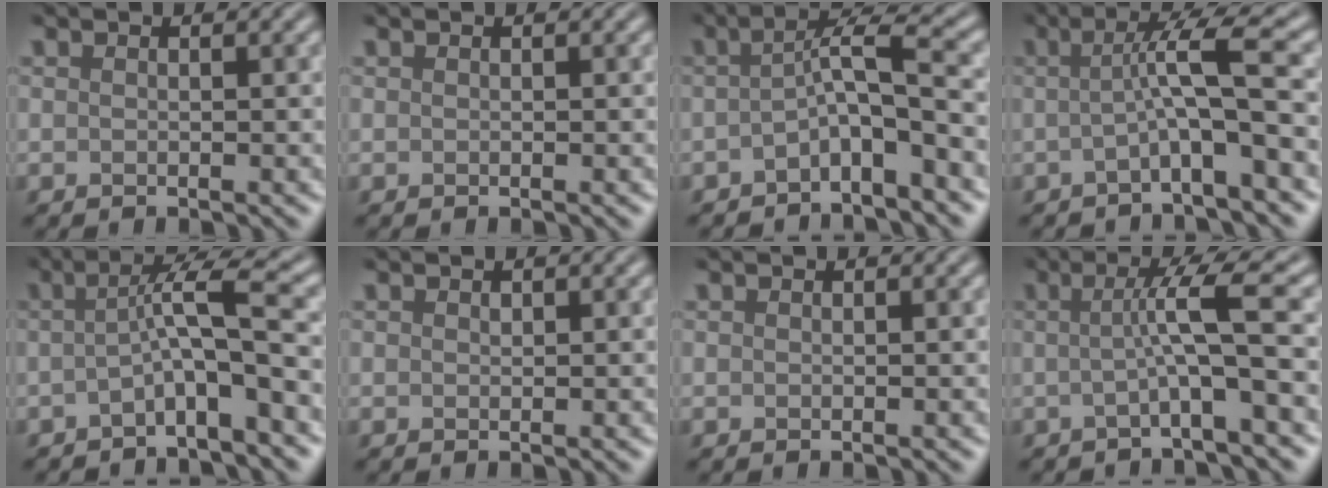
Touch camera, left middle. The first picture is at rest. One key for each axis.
{"total": 0.0}
{"total": 3.6, "fx": -1.5, "fy": 0.0, "fz": 3.2, "tx": -0.062, "ty": 0.025, "tz": -0.022}
{"total": 4.5, "fx": -0.6, "fy": 0.2, "fz": 4.5, "tx": -0.078, "ty": 0.022, "tz": -0.003}
{"total": 4.4, "fx": -1.2, "fy": 0.2, "fz": 4.3, "tx": -0.074, "ty": 0.026, "tz": -0.016}
{"total": 0.7, "fx": 0.1, "fy": -0.5, "fz": -0.5, "tx": -0.003, "ty": 0.012, "tz": 0.017}
{"total": 0.0}
{"total": 4.2, "fx": -0.3, "fy": 0.0, "fz": 4.2, "tx": -0.076, "ty": 0.014, "tz": 0.005}